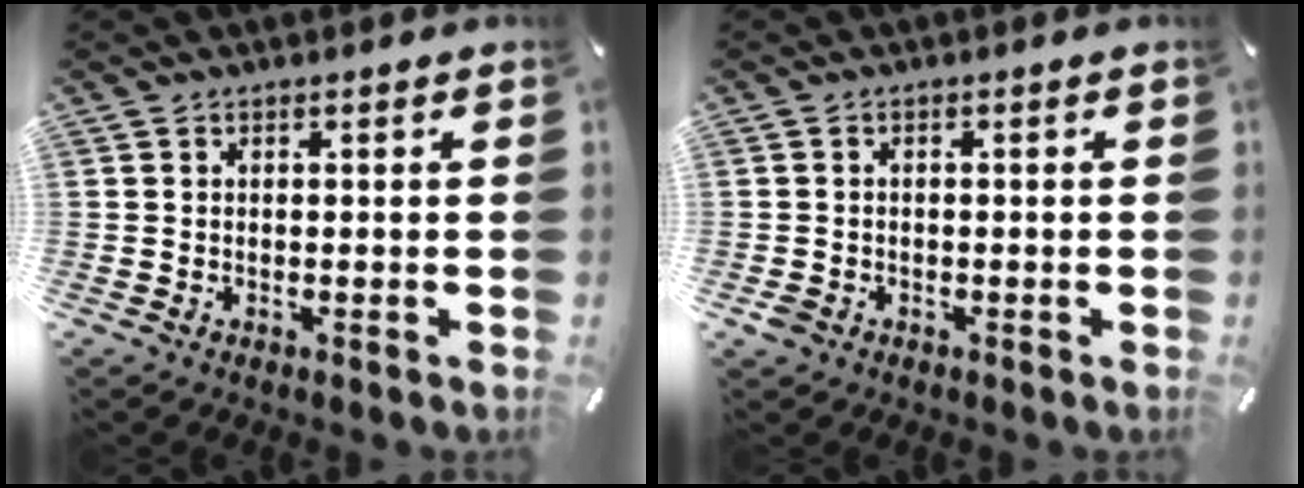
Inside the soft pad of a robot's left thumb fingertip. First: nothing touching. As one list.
[{"total": 1.6, "force": [-0.7, 1.3, 0.6], "torque": [-0.011, 0.004, -0.014]}]